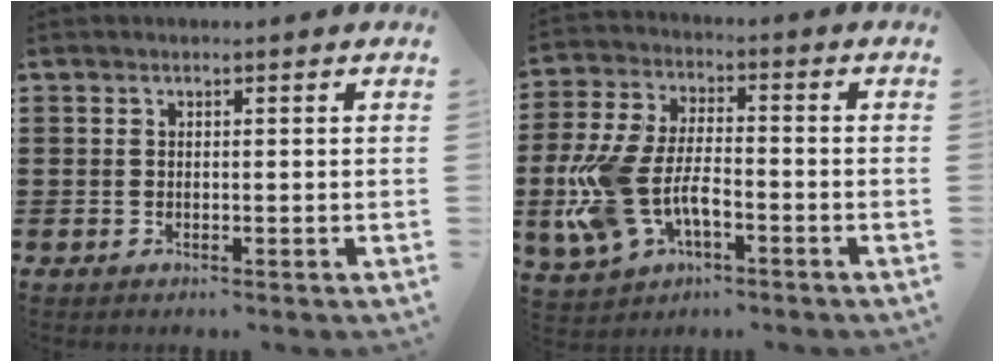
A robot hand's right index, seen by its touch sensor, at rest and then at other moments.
{"total": 10.5, "force": [-3.2, 5.7, 8.2], "torque": [-0.208, -0.007, -0.063]}